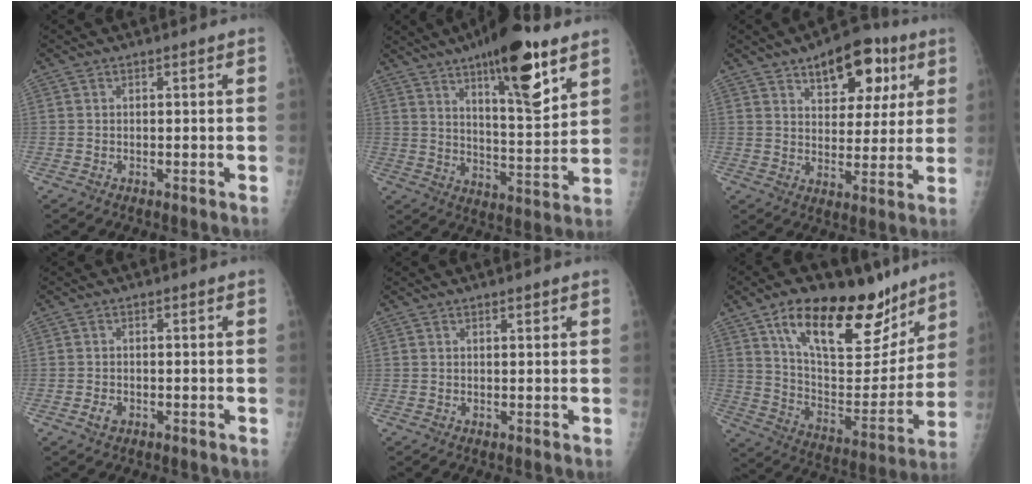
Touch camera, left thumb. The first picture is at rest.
{"total": 17.7, "force": [10.4, 4.8, 13.5], "torque": [-0.179, -0.058, 0.164]}
{"total": 14.1, "force": [7.2, 7.7, 9.3], "torque": [-0.082, -0.019, 0.104]}
{"total": 1.6, "force": [-0.7, 1.1, 0.9], "torque": [-0.015, 0.001, -0.012]}
{"total": 0.9, "force": [0.6, 0.2, 0.6], "torque": [-0.007, -0.003, 0.011]}
{"total": 26.4, "force": [16.3, 11.7, 17.1], "torque": [-0.218, -0.054, 0.265]}